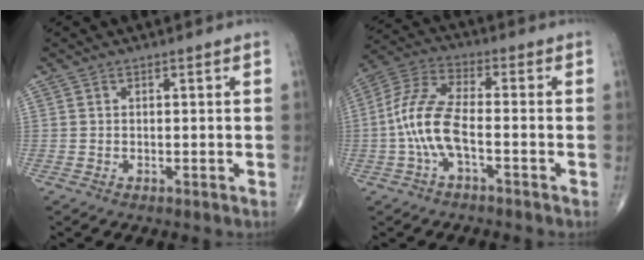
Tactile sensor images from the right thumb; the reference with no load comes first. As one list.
[{"total": 10.3, "force": [-2.5, 3.9, 9.2], "torque": [-0.211, 0.037, -0.053]}]